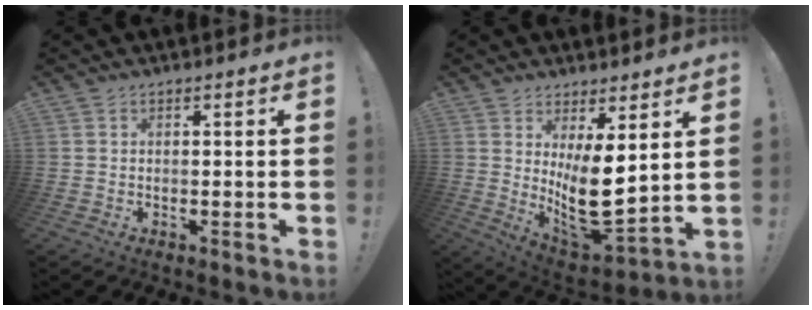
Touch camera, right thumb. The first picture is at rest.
{"total": 13.5, "force": [2.9, 5.3, 12.1], "torque": [-0.196, -0.057, 0.060]}